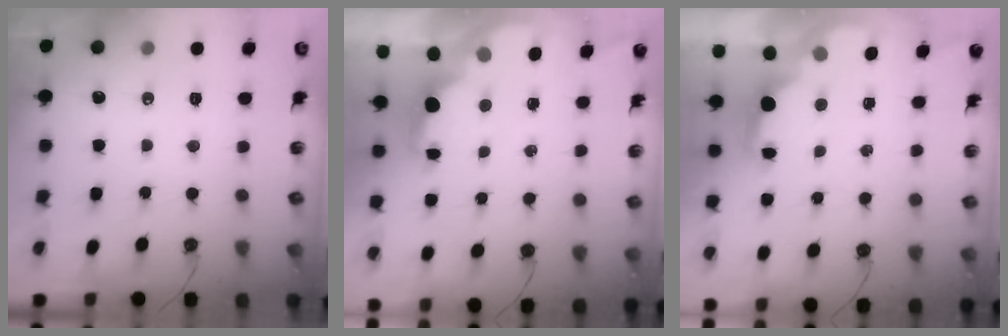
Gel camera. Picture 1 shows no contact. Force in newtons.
{"total": 1.9, "press": 1.7, "slide": 0.8}
{"total": 2.8, "press": 2.8, "slide": 0.5}